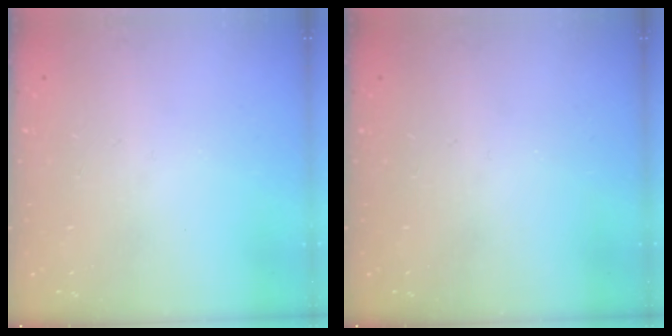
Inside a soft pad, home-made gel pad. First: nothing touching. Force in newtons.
{"total": 0.0}